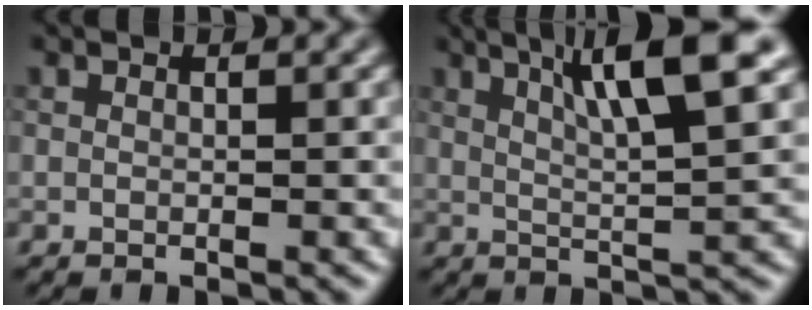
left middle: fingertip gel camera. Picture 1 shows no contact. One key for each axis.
{"total": 7.7, "fx": 3.8, "fy": 1.2, "fz": 6.7, "tx": -0.093, "ty": 0.013, "tz": 0.060}